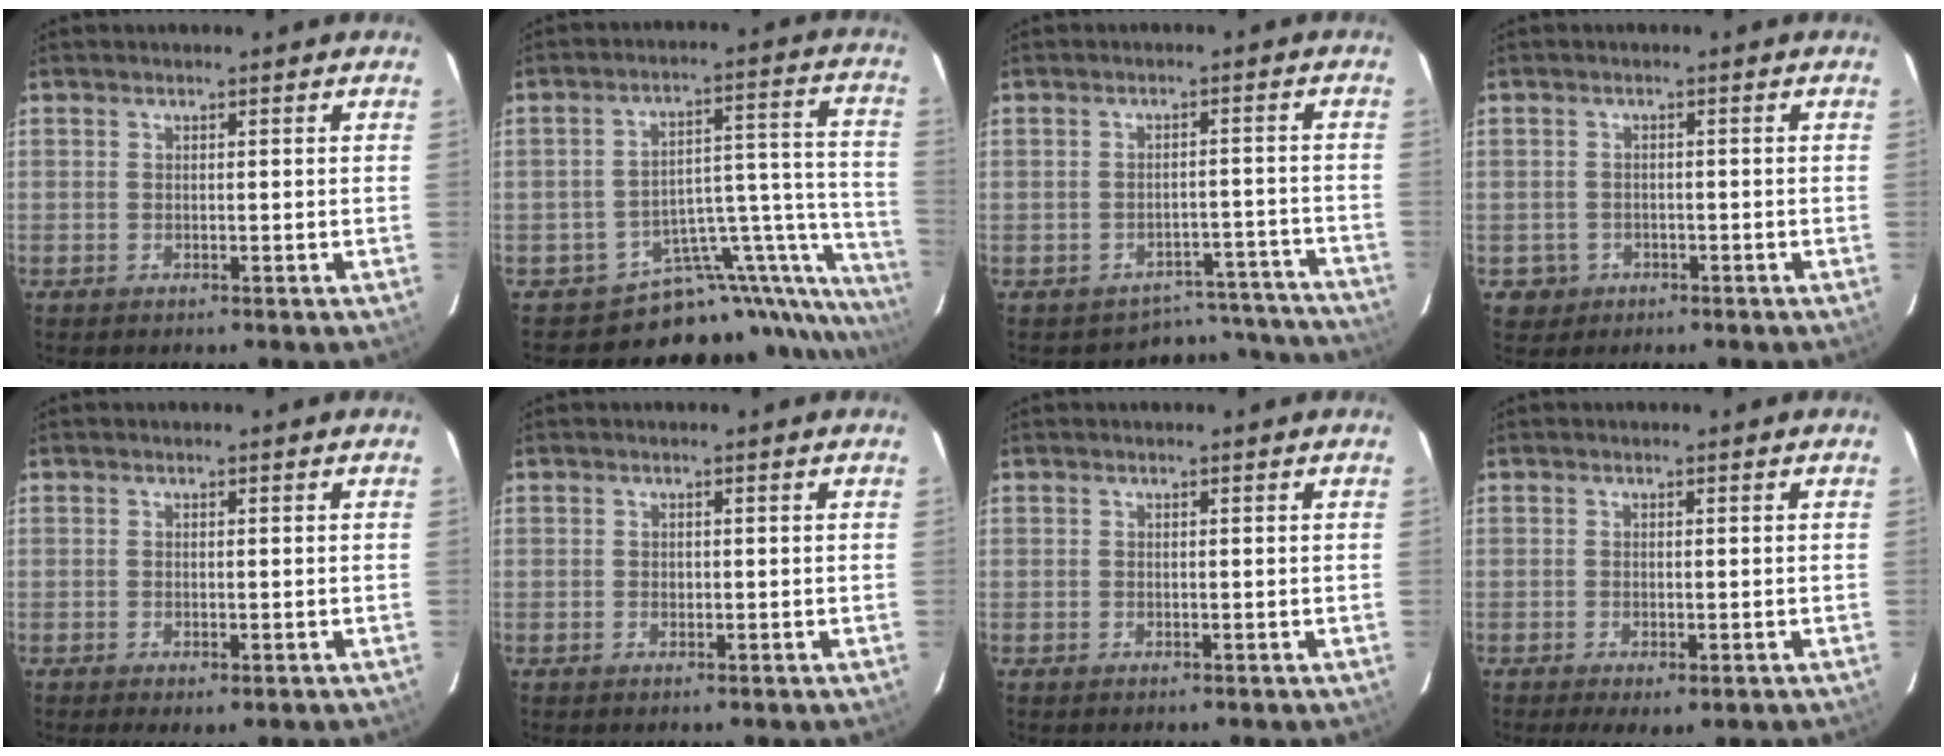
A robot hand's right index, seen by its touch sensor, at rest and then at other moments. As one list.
[{"total": 20.0, "force": [-16.8, 8.0, 7.3], "torque": [-0.055, 0.040, -0.245]}, {"total": 12.4, "force": [-11.5, 4.6, -0.3], "torque": [0.025, 0.064, -0.126]}, {"total": 3.5, "force": [-1.1, 3.3, 0.4], "torque": [-0.016, 0.008, -0.010]}, {"total": 1.5, "force": [-0.6, 0.4, 1.3], "torque": [-0.023, -0.005, -0.007]}, {"total": 0.8, "force": [-0.1, 0.7, 0.3], "torque": [-0.002, 0.001, -0.001]}, {"total": 0.0}, {"total": 3.2, "force": [-1.7, 0.9, 2.6], "torque": [-0.047, -0.015, -0.019]}]